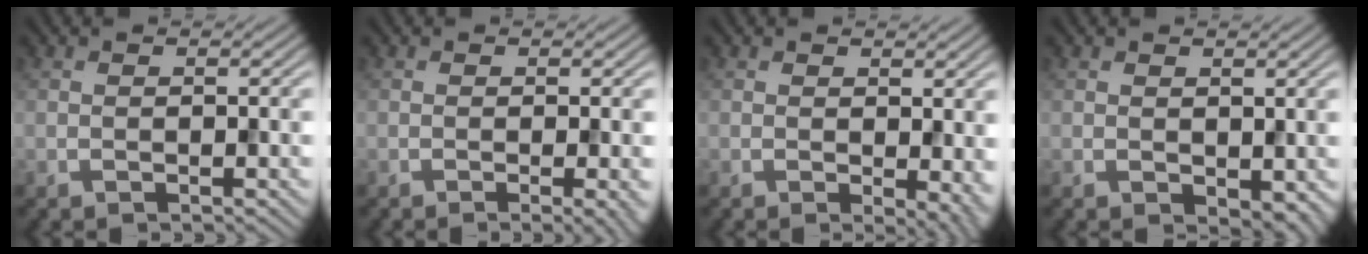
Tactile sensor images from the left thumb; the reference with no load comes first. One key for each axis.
{"total": 2.2, "fx": -0.5, "fy": 0.3, "fz": 2.1, "tx": -0.029, "ty": -0.003, "tz": -0.013}
{"total": 4.0, "fx": 0.0, "fy": 2.1, "fz": 3.5, "tx": -0.040, "ty": -0.011, "tz": 0.006}
{"total": 2.0, "fx": 0.3, "fy": 1.3, "fz": 1.4, "tx": -0.023, "ty": -0.008, "tz": 0.010}